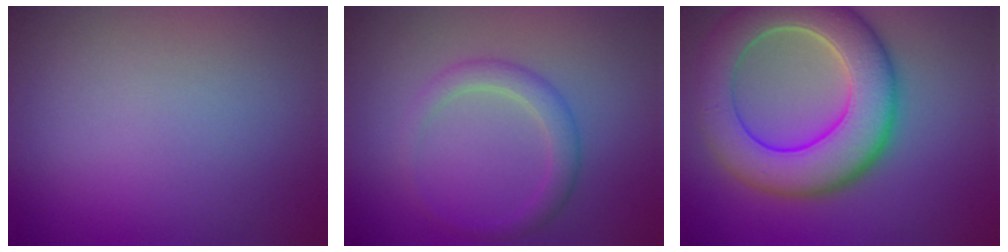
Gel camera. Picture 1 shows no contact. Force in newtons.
{"total": 2.4, "press": 2.4, "slide": 0.1}
{"total": 9.5, "press": 9.5, "slide": 0.7}